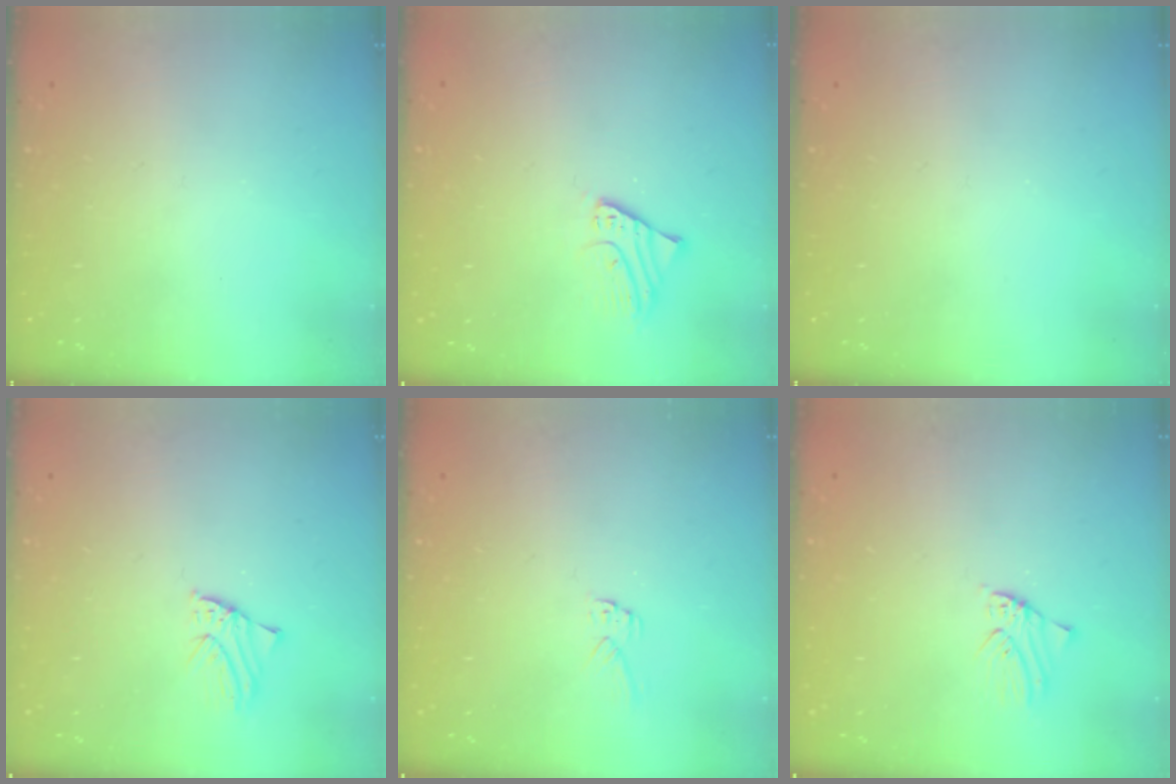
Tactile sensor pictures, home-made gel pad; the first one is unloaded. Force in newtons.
{"total": 2.6, "press": 2.6, "slide": 0.2}
{"total": 0.0}
{"total": 0.9, "press": 0.8, "slide": 0.2}
{"total": 4.6, "press": 4.6, "slide": 0.5}
{"total": 1.1, "press": 1.1, "slide": 0.1}